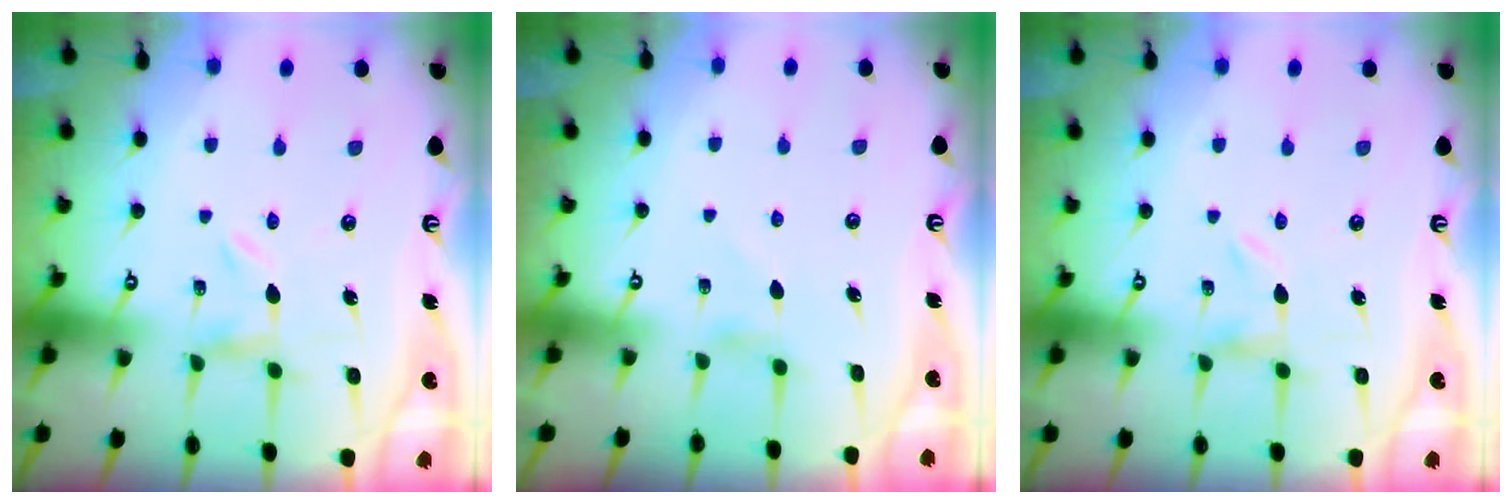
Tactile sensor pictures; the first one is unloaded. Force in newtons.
{"total": 2.3, "press": 2.3, "slide": 0.3}
{"total": 0.0}